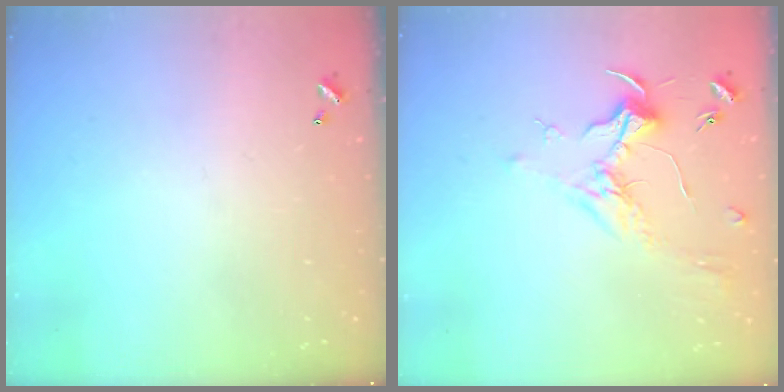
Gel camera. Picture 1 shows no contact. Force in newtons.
{"total": 1.8, "press": 1.6, "slide": 0.7}